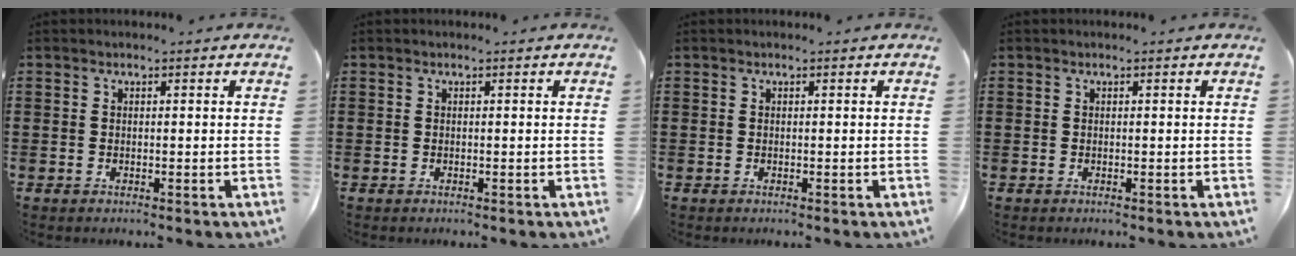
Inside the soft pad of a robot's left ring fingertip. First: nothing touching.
{"total": 0.0}
{"total": 0.0}
{"total": 0.0}